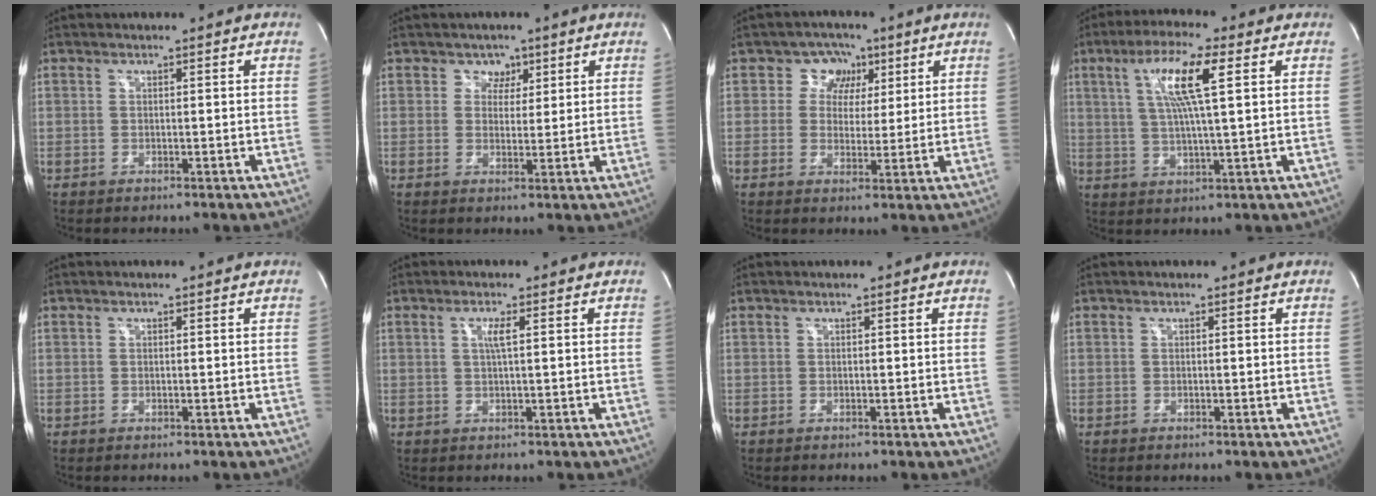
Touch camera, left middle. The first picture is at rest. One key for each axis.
{"total": 2.9, "fx": 1.6, "fy": 2.4, "fz": 0.4, "tx": 0.005, "ty": 0.000, "tz": 0.022}
{"total": 5.2, "fx": 2.1, "fy": 4.7, "fz": 1.1, "tx": -0.002, "ty": 0.013, "tz": 0.031}
{"total": 10.2, "fx": 3.4, "fy": 0.5, "fz": 9.6, "tx": -0.181, "ty": 0.011, "tz": 0.061}
{"total": 0.0}
{"total": 2.0, "fx": 0.6, "fy": -0.1, "fz": 2.0, "tx": -0.040, "ty": 0.001, "tz": 0.010}
{"total": 0.0}
{"total": 0.0}